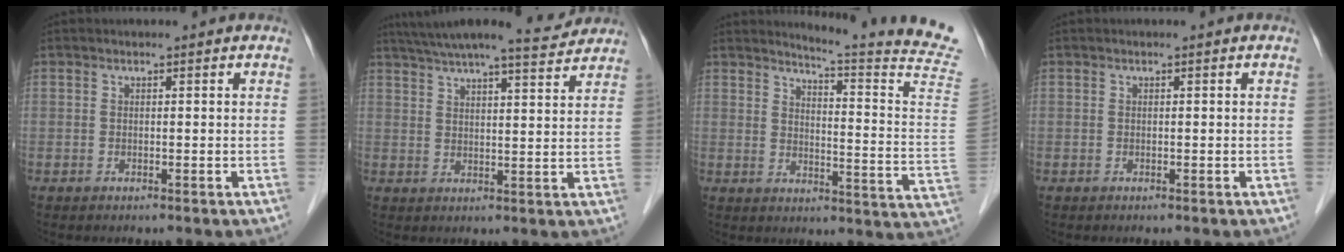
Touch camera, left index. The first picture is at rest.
{"total": 12.6, "force": [11.6, 0.5, 4.8], "torque": [-0.081, 0.008, 0.158]}
{"total": 16.8, "force": [15.9, -3.0, 4.8], "torque": [-0.080, -0.156, 0.170]}
{"total": 0.0}